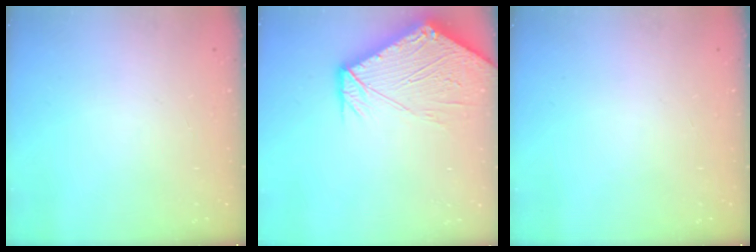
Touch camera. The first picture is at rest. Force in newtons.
{"total": 17.6, "press": 17.4, "slide": 2.3}
{"total": 0.0}